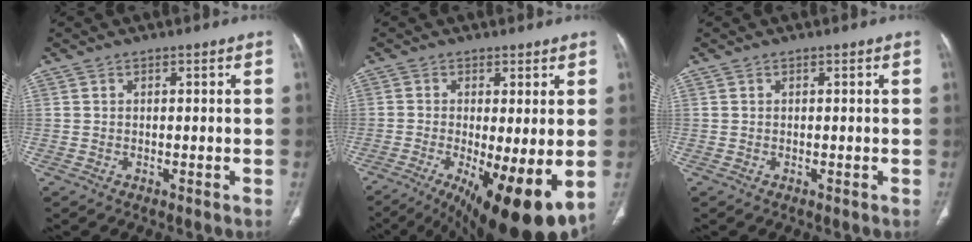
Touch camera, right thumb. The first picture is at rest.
{"total": 16.3, "force": [-4.9, 4.7, 14.8], "torque": [-0.207, -0.028, -0.059]}
{"total": 0.0}